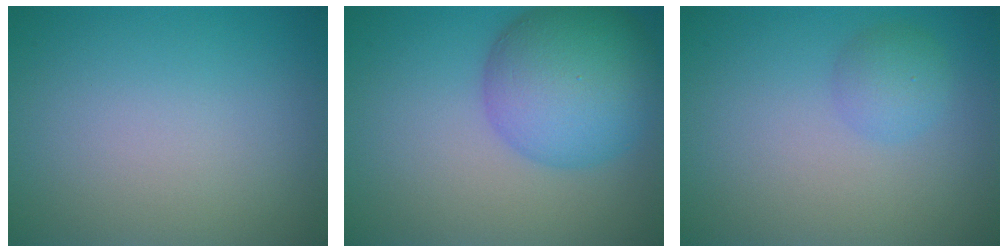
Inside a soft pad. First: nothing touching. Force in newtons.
{"total": 8.7, "press": 8.7, "slide": 0.4}
{"total": 1.9, "press": 1.9, "slide": 0.1}